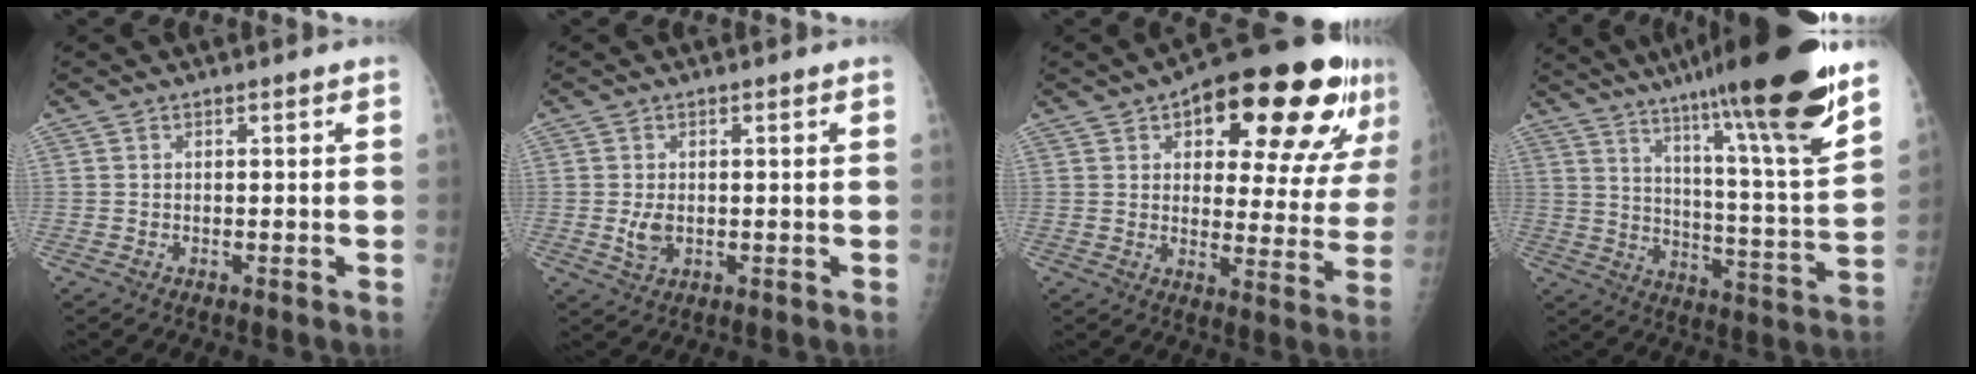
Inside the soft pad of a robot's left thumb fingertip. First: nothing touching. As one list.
[{"total": 3.1, "force": [-0.2, 2.0, 2.3], "torque": [-0.044, -0.006, 0.001]}, {"total": 24.7, "force": [12.6, 9.6, 19.0], "torque": [-0.220, -0.010, 0.175]}, {"total": 25.5, "force": [18.0, 1.5, 18.0], "torque": [-0.263, -0.076, 0.272]}]